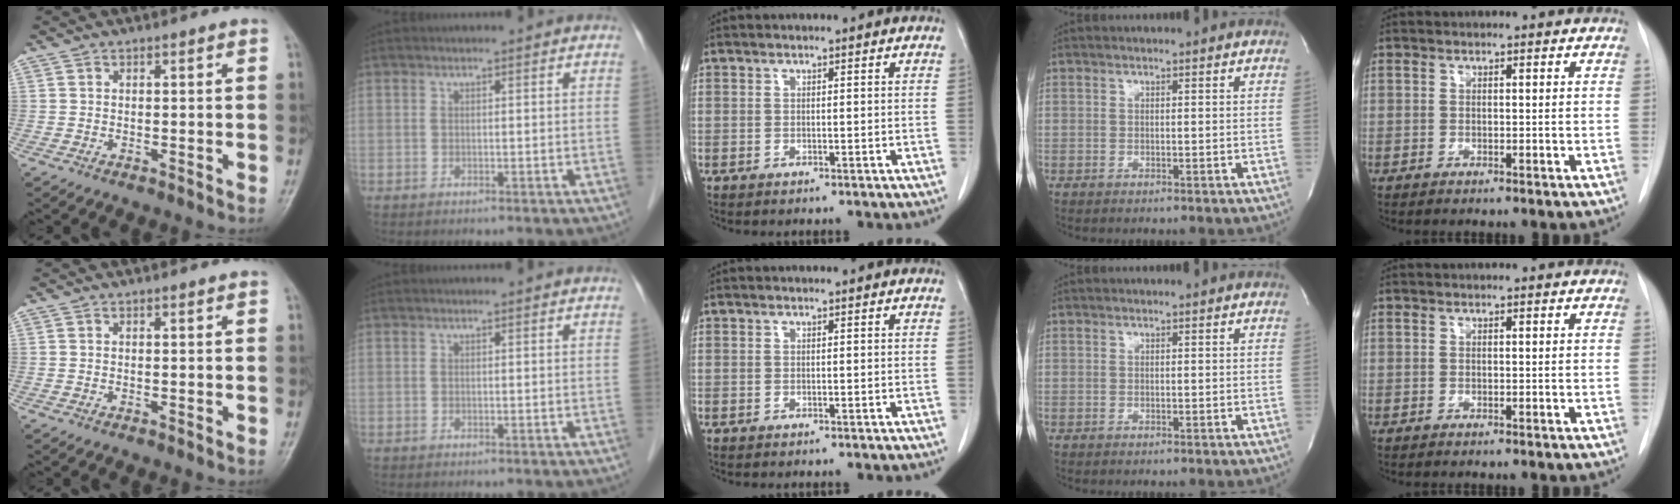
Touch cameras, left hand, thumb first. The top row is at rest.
{}